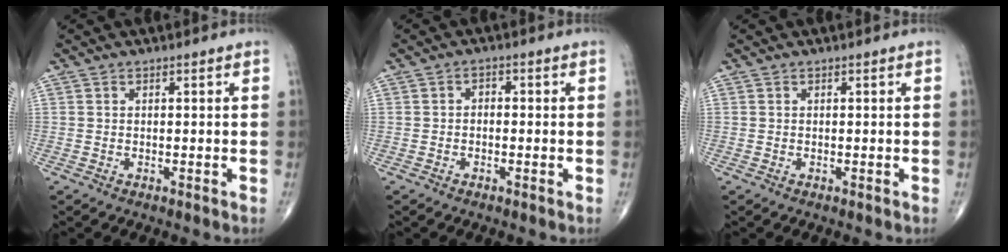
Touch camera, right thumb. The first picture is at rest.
{"total": 1.5, "force": [-0.3, 1.1, 1.0], "torque": [-0.004, 0.008, -0.012]}
{"total": 0.0}